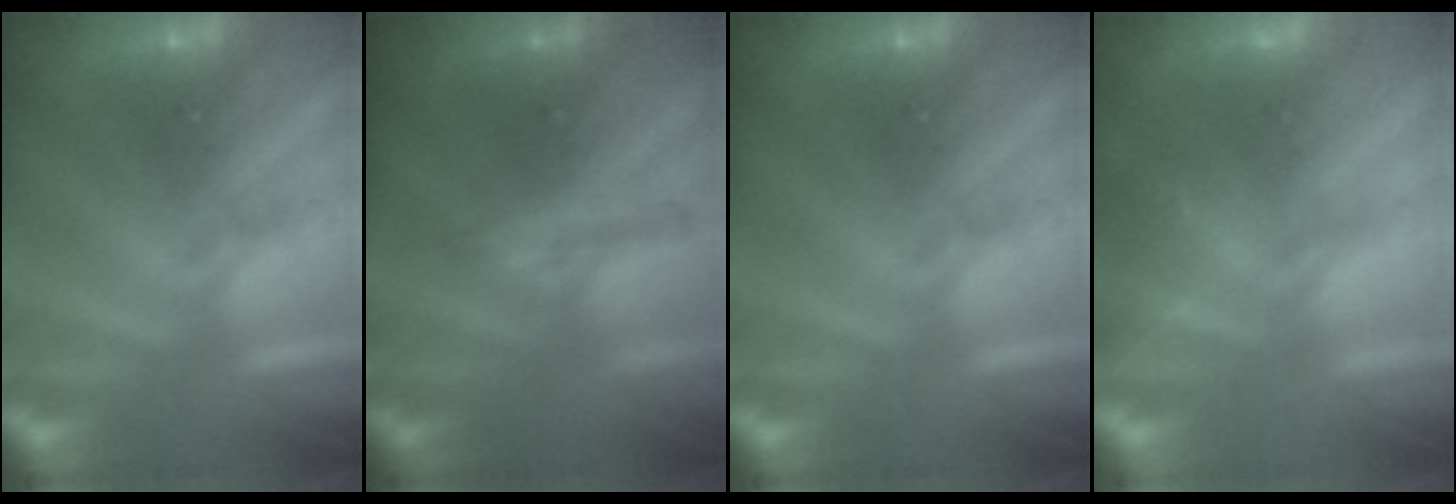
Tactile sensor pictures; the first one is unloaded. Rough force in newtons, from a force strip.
{"total": 1.5}
{"total": 0.0}
{"total": 2.8}